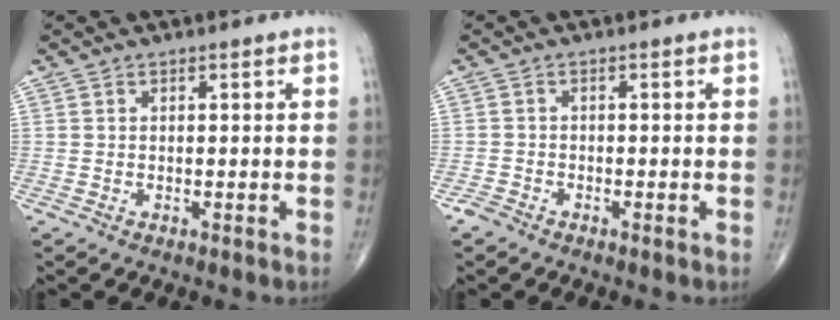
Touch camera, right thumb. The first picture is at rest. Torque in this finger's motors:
{"motor_torque": [0.35, 0.01, -0.26, -0.53, 0.03]}